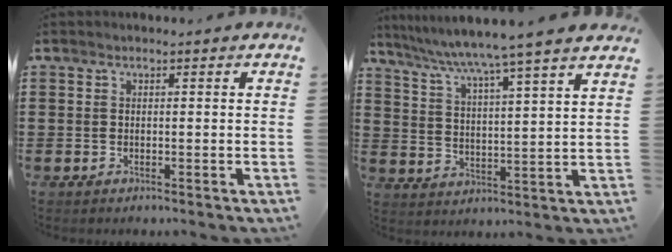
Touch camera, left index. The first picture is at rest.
{"total": 6.1, "force": [5.2, -1.7, 2.7], "torque": [-0.074, -0.043, 0.081]}